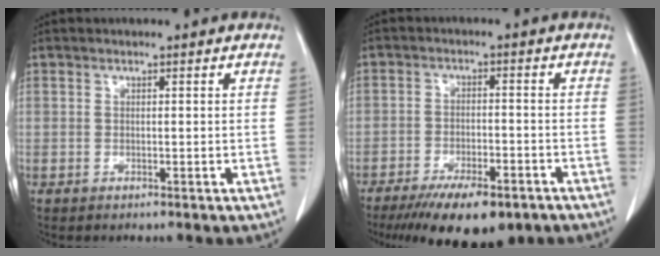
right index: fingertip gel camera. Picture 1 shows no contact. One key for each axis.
{"total": 11.8, "fx": -8.4, "fy": 4.1, "fz": 7.2, "tx": -0.106, "ty": -0.009, "tz": -0.127}